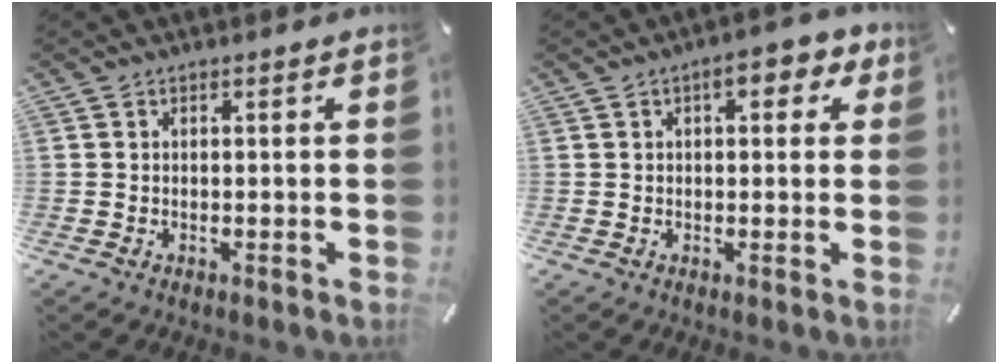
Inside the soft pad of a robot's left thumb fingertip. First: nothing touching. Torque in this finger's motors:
{"motor_torque": [1.13, 0.91, 0.88, -0.30, 0.09]}